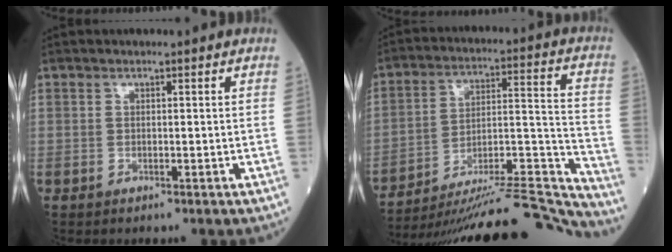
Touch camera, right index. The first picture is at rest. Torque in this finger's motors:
{"motor_torque": [0.54, -1.54, 0.54, 0.16]}